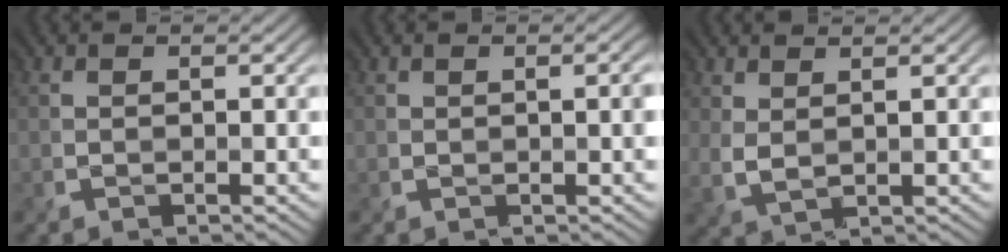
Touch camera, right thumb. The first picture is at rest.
{"total": 1.8, "force": [0.3, 0.6, 1.7], "torque": [-0.028, 0.003, 0.005]}
{"total": 2.0, "force": [1.4, 0.5, 1.3], "torque": [-0.032, -0.002, 0.032]}